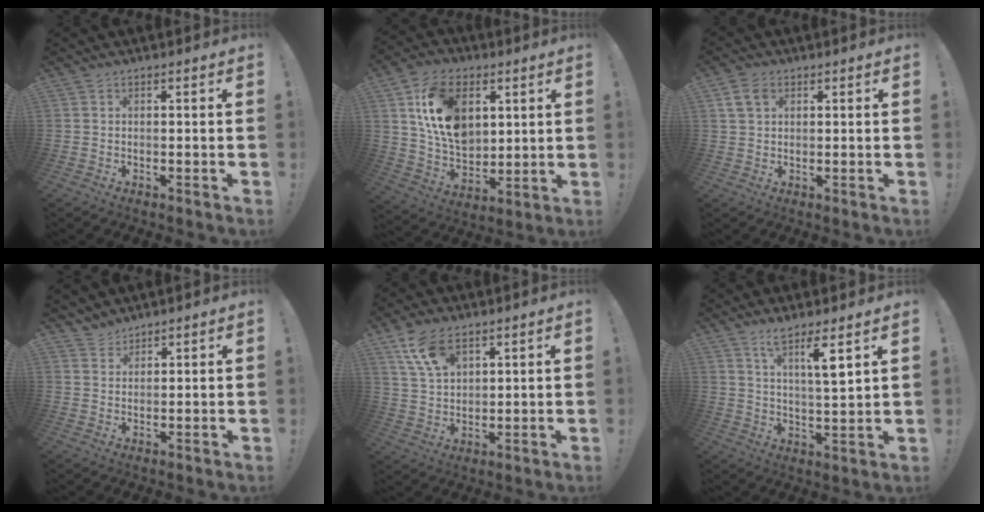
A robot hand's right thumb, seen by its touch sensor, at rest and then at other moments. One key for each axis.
{"total": 17.6, "fx": 6.4, "fy": 12.4, "fz": 10.8, "tx": -0.194, "ty": -0.021, "tz": 0.123}
{"total": 5.1, "fx": 2.2, "fy": 3.6, "fz": 2.9, "tx": -0.045, "ty": 0.003, "tz": 0.042}
{"total": 3.9, "fx": 3.6, "fy": 1.4, "fz": 0.3, "tx": 0.003, "ty": -0.025, "tz": 0.066}
{"total": 11.3, "fx": 6.9, "fy": 6.2, "fz": 6.4, "tx": -0.109, "ty": -0.029, "tz": 0.134}
{"total": 8.0, "fx": 5.1, "fy": -0.2, "fz": 6.1, "tx": -0.093, "ty": -0.034, "tz": 0.075}